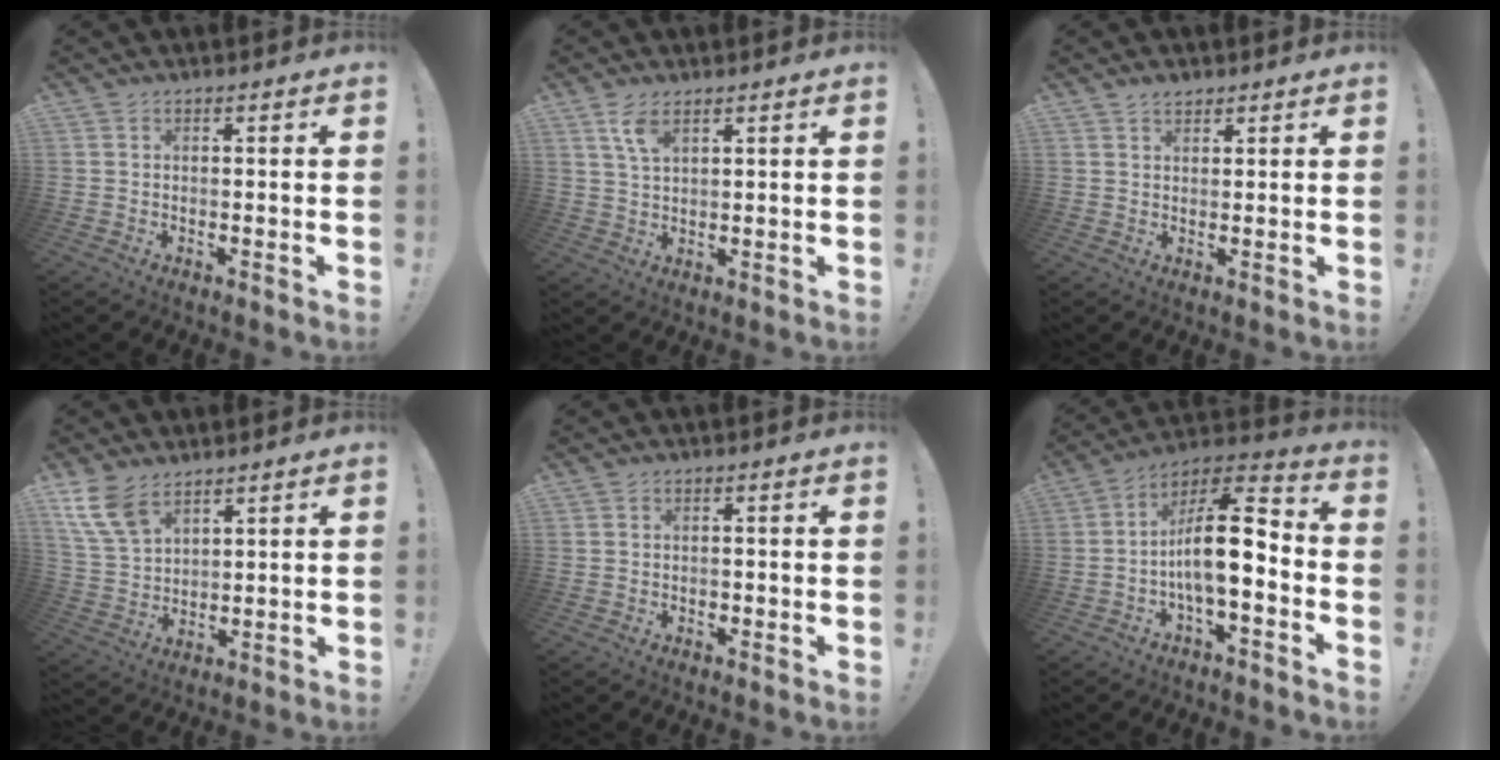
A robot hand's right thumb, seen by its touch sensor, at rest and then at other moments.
{"total": 5.6, "force": [3.4, 2.2, 3.9], "torque": [-0.068, -0.014, 0.061]}
{"total": 2.4, "force": [2.0, 1.2, 0.6], "torque": [-0.004, -0.013, 0.036]}
{"total": 9.9, "force": [6.8, 5.1, 5.2], "torque": [-0.109, -0.030, 0.133]}
{"total": 1.0, "force": [-0.6, 0.7, 0.3], "torque": [-0.014, 0.006, -0.010]}
{"total": 15.4, "force": [-2.3, 5.8, 14.0], "torque": [-0.236, 0.015, -0.036]}